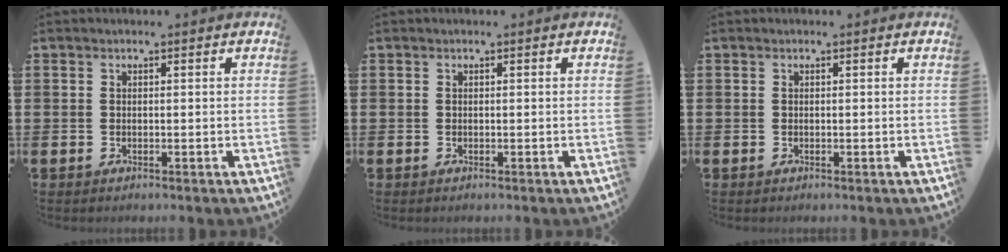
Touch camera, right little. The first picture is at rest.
{"total": 0.0}
{"total": 0.0}